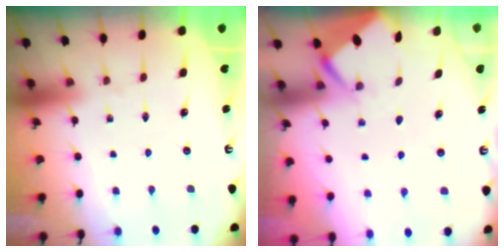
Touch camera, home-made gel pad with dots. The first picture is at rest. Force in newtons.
{"total": 2.6, "press": 2.6, "slide": 0.3}